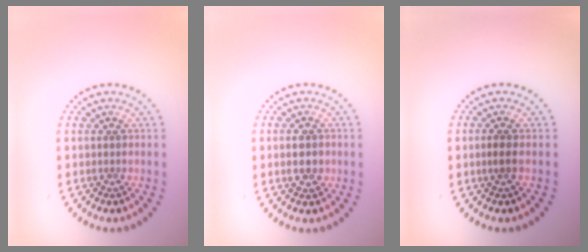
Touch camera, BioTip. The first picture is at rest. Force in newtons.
{"total": 2.0, "press": 2.0, "slide": 0.1}
{"total": 1.1, "press": 1.0, "slide": 0.5}